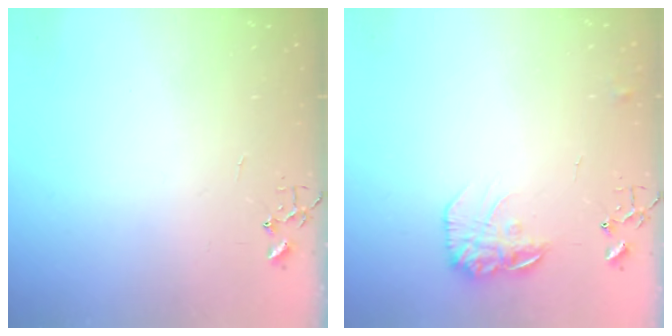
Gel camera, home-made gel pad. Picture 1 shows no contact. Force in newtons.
{"total": 12.7, "press": 12.7, "slide": 0.6}